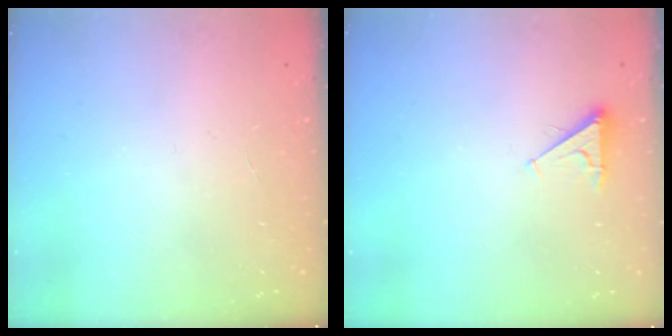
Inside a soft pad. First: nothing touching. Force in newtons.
{"total": 3.0, "press": 3.0, "slide": 0.6}